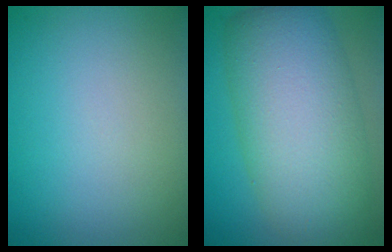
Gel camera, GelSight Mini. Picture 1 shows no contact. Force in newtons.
{"total": 10.6, "press": 10.6, "slide": 0.3}